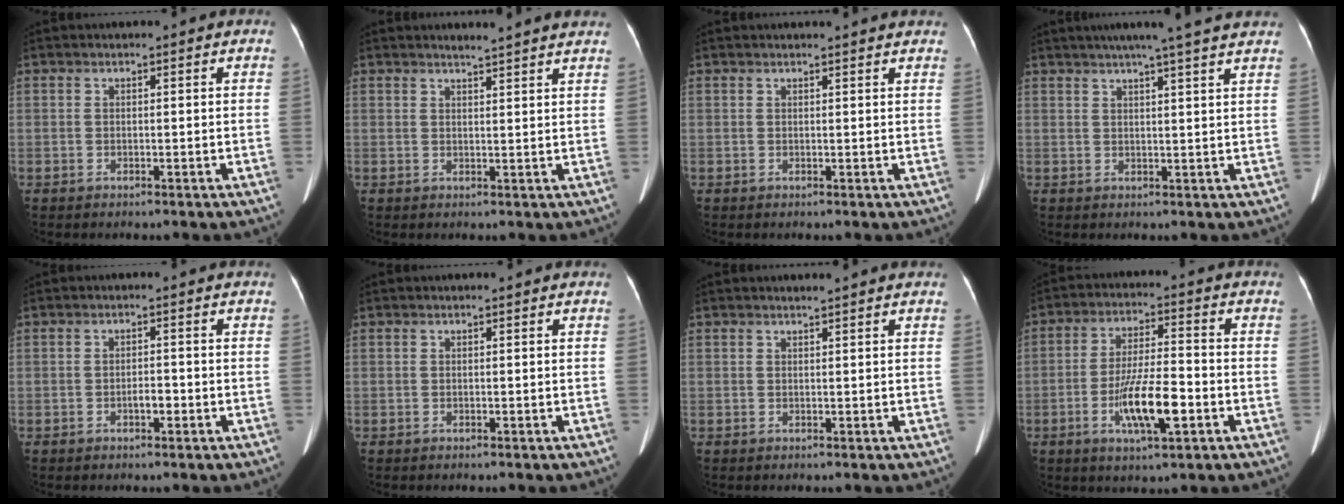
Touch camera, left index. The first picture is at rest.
{"total": 6.2, "force": [5.8, -0.2, 2.3], "torque": [-0.034, 0.008, 0.059]}
{"total": 4.1, "force": [3.9, 0.2, 1.1], "torque": [-0.017, 0.011, 0.036]}
{"total": 12.3, "force": [10.3, -0.3, 6.8], "torque": [-0.101, 0.029, 0.119]}
{"total": 1.7, "force": [-0.8, 0.7, 1.3], "torque": [-0.021, 0.003, -0.011]}
{"total": 0.0}
{"total": 1.1, "force": [1.0, -0.3, 0.4], "torque": [-0.010, 0.004, 0.021]}
{"total": 10.0, "force": [-3.4, 1.9, 9.2], "torque": [-0.175, -0.003, -0.058]}